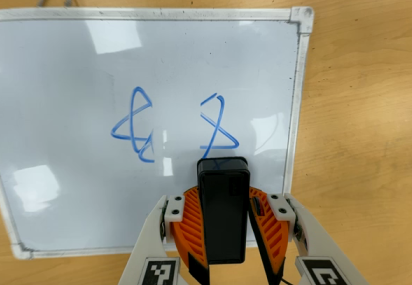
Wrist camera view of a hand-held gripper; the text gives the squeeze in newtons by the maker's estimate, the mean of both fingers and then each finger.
{"total": 8.3, "left": 8.4, "right": 8.1}